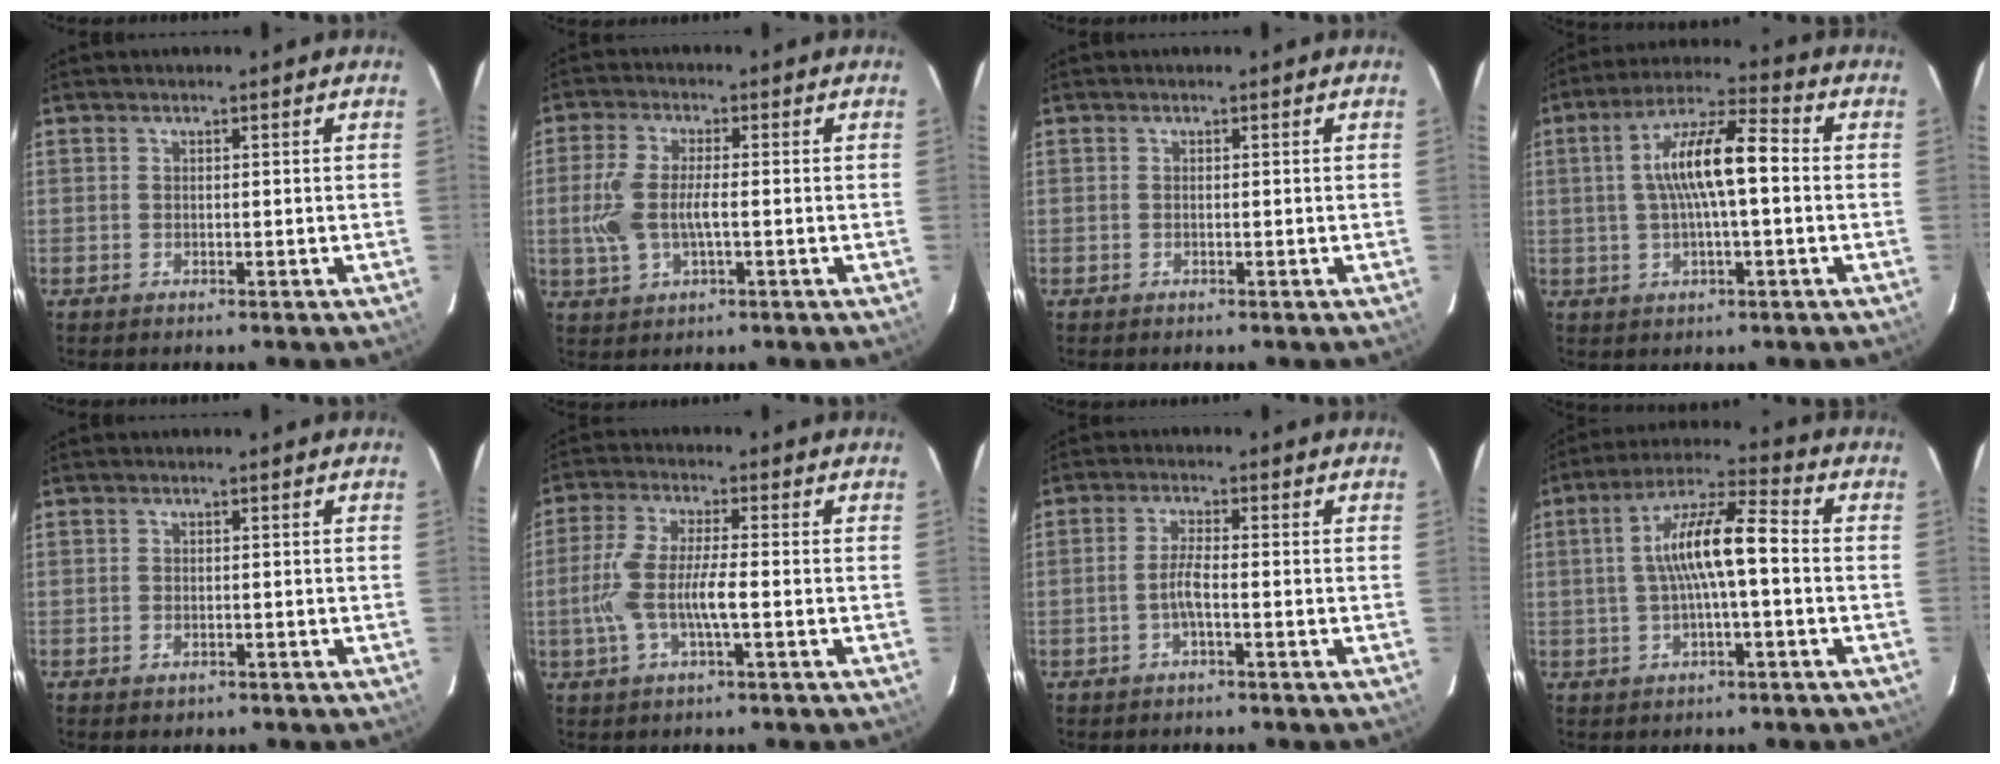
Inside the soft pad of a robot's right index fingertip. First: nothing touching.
{"total": 7.8, "force": [-0.9, 3.3, 7.0], "torque": [-0.151, 0.000, -0.016]}
{"total": 0.0}
{"total": 11.6, "force": [0.3, 2.5, 11.3], "torque": [-0.204, 0.020, 0.004]}
{"total": 1.3, "force": [-0.6, 1.0, 0.4], "torque": [-0.007, -0.002, -0.006]}
{"total": 9.0, "force": [-1.9, 1.5, 8.6], "torque": [-0.182, -0.002, -0.035]}
{"total": 3.2, "force": [-1.2, 0.3, 2.9], "torque": [-0.061, 0.003, -0.024]}
{"total": 10.9, "force": [-0.5, 2.0, 10.7], "torque": [-0.195, 0.023, -0.008]}